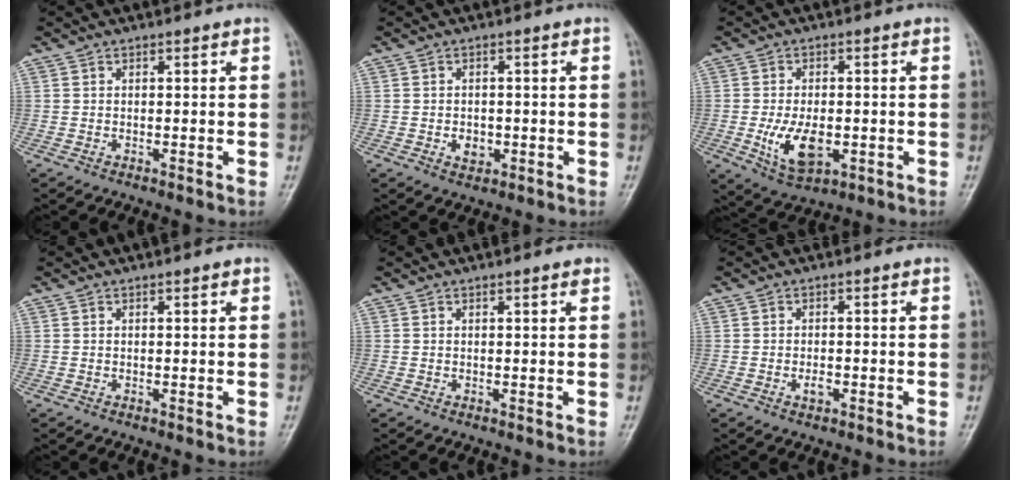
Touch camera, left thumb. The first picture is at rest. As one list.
[{"total": 3.0, "force": [-0.8, 2.3, 1.8], "torque": [-0.017, 0.002, -0.008]}, {"total": 10.2, "force": [-2.3, 5.7, 8.1], "torque": [-0.138, -0.003, -0.027]}, {"total": 0.8, "force": [0.4, 0.2, 0.7], "torque": [-0.011, 0.001, 0.004]}, {"total": 1.0, "force": [0.6, 0.1, 0.8], "torque": [-0.011, -0.001, 0.007]}, {"total": 1.7, "force": [-0.6, 1.0, 1.3], "torque": [-0.019, 0.004, -0.011]}]